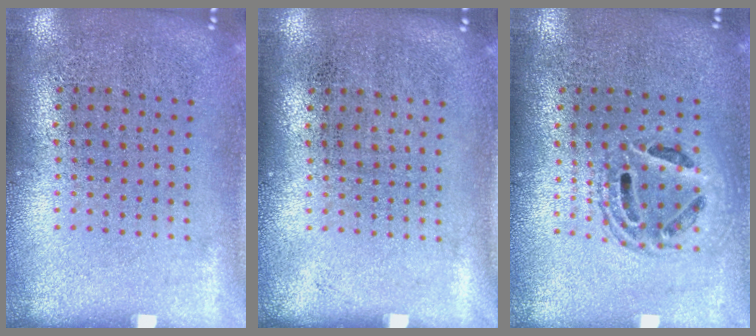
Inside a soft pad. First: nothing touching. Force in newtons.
{"total": 0.0}
{"total": 1.4, "press": 1.3, "slide": 0.7}